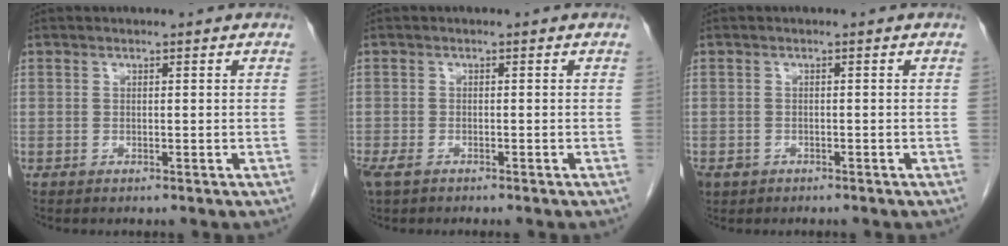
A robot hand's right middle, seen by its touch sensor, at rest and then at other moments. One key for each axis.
{"total": 2.9, "fx": -2.0, "fy": 1.3, "fz": 1.7, "tx": -0.040, "ty": -0.006, "tz": -0.032}
{"total": 2.2, "fx": -1.4, "fy": 1.6, "fz": 0.5, "tx": -0.013, "ty": 0.002, "tz": -0.020}